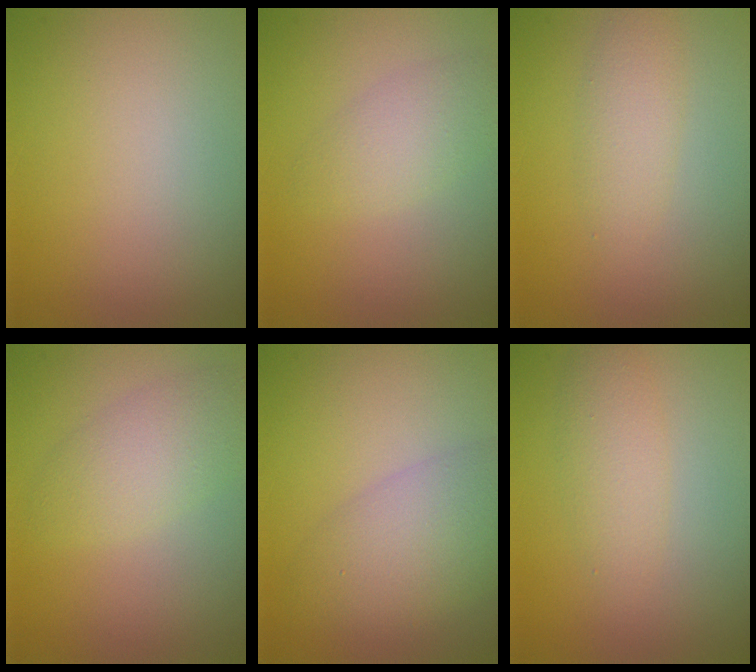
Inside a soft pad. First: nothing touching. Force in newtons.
{"total": 2.7, "press": 2.7, "slide": 0.1}
{"total": 2.1, "press": 2.1, "slide": 0.1}
{"total": 3.3, "press": 3.3, "slide": 0.1}
{"total": 5.1, "press": 5.1, "slide": 0.1}
{"total": 2.3, "press": 2.3, "slide": 0.2}